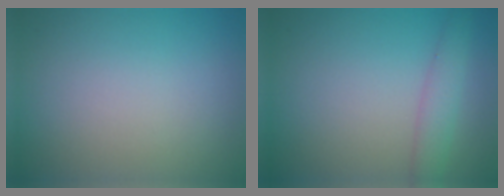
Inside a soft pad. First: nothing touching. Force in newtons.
{"total": 2.5, "press": 2.5, "slide": 0.1}